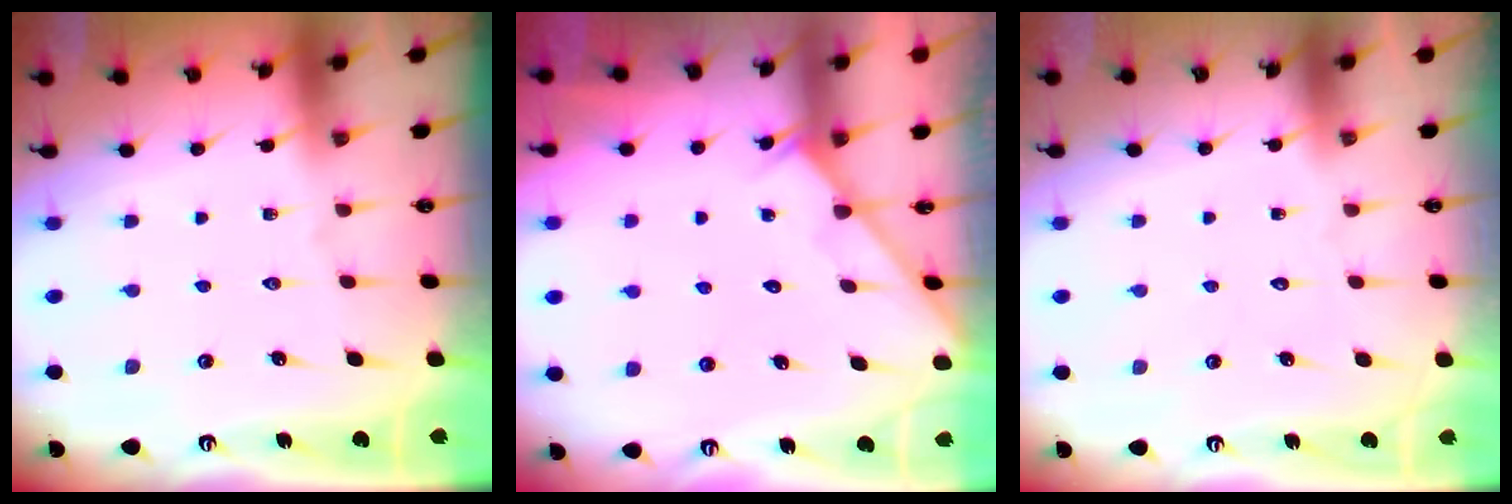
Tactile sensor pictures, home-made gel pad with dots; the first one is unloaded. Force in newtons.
{"total": 2.9, "press": 2.9, "slide": 0.3}
{"total": 1.6, "press": 1.5, "slide": 0.1}